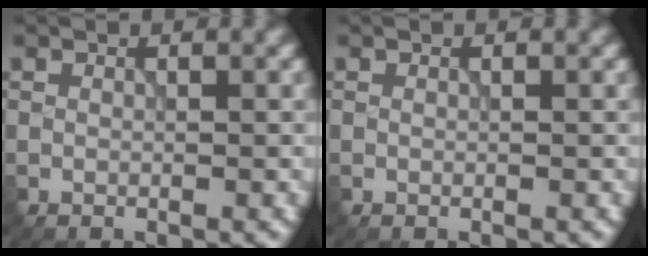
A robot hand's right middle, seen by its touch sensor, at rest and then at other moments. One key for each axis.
{"total": 0.0}